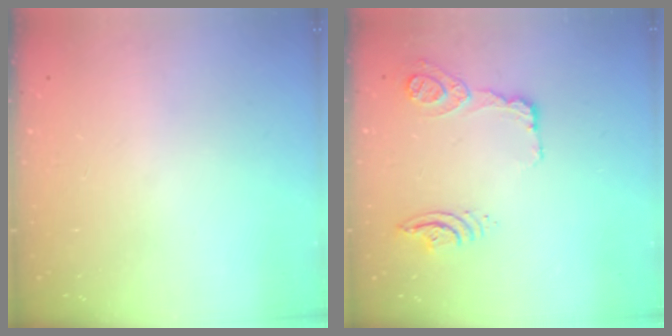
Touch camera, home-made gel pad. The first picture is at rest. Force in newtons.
{"total": 21.3, "press": 16.2, "slide": 13.8}